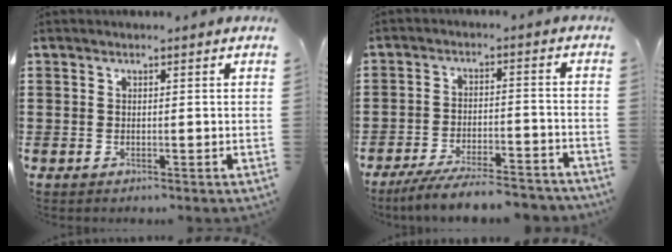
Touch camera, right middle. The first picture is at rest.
{"total": 6.6, "force": [-6.1, 0.2, 2.6], "torque": [-0.049, -0.006, -0.114]}